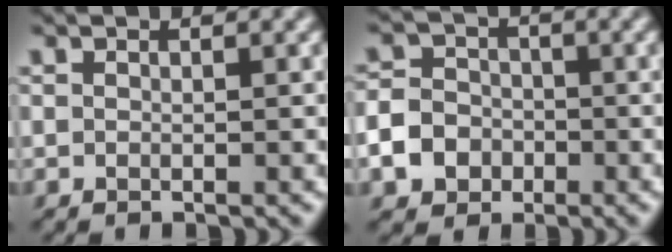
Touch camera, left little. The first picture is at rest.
{"total": 6.2, "force": [-2.7, 5.2, 2.0], "torque": [-0.039, -0.012, -0.073]}